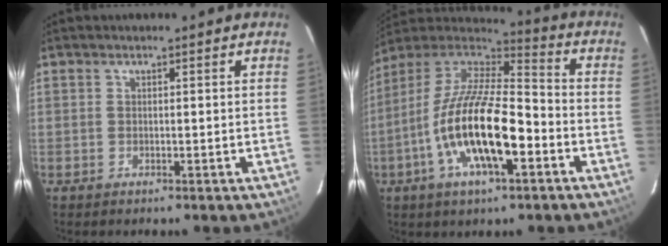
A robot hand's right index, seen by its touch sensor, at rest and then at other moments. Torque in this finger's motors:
{"motor_torque": [1.43, -0.71, 1.05, 0.21]}